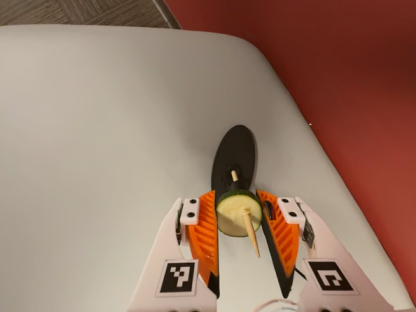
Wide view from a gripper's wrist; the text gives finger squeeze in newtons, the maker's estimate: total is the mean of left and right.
{"total": 11.4, "left": 11.9, "right": 10.9}